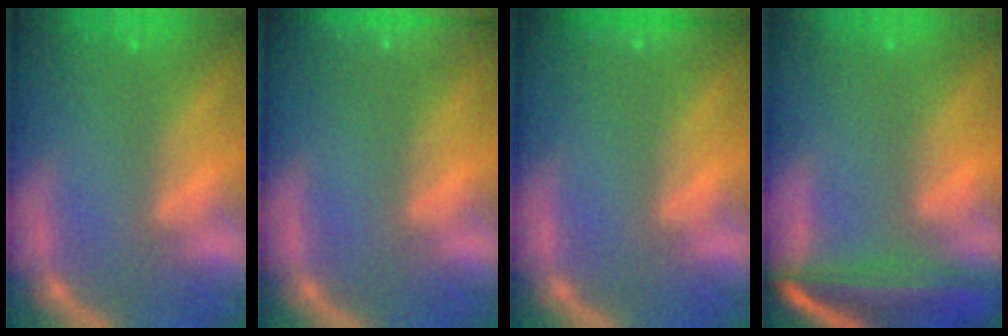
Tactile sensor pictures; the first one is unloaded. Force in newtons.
{"total": 5.5}
{"total": 1.9}
{"total": 9.6}